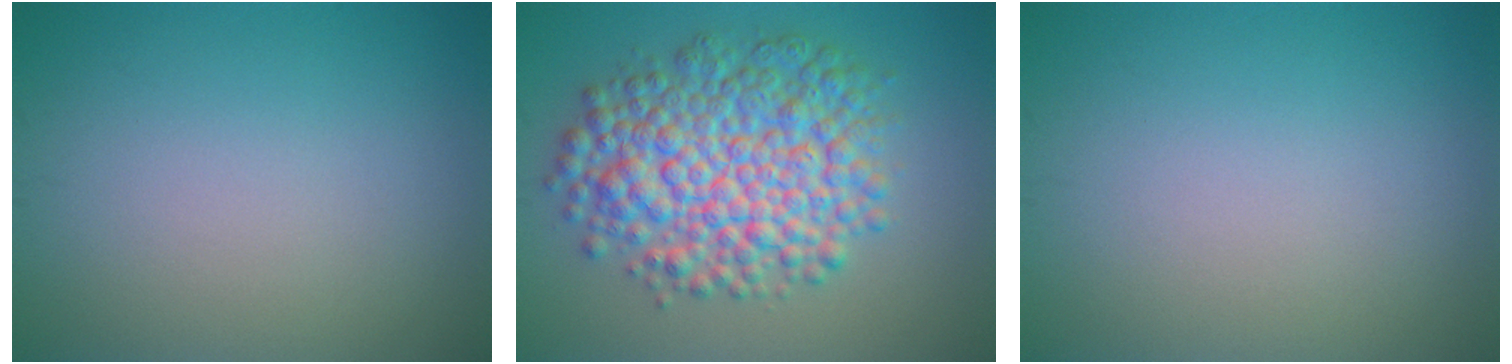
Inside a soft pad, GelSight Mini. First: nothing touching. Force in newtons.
{"total": 8.9, "press": 8.9, "slide": 0.2}
{"total": 0.0}